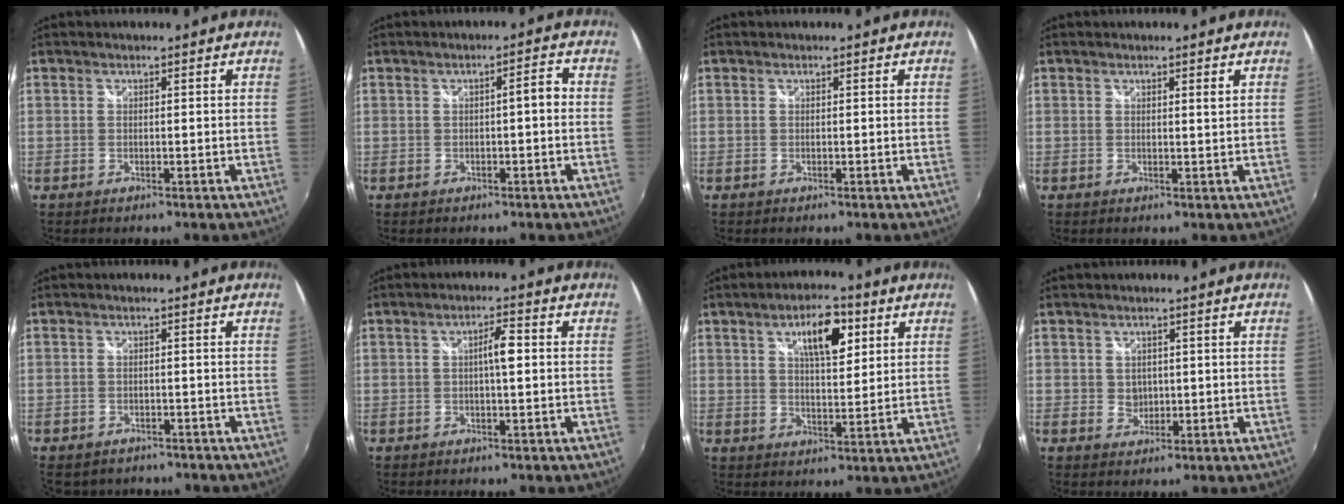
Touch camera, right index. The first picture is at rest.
{"total": 2.6, "force": [-0.2, 0.6, 2.6], "torque": [-0.039, 0.009, -0.004]}
{"total": 0.0}
{"total": 1.0, "force": [0.6, -0.1, 0.8], "torque": [-0.013, 0.001, 0.008]}
{"total": 4.2, "force": [-3.4, 2.2, 0.9], "torque": [-0.028, -0.017, -0.049]}
{"total": 3.2, "force": [0.1, 0.6, 3.1], "torque": [-0.053, 0.006, 0.001]}
{"total": 8.9, "force": [4.0, 3.3, 7.2], "torque": [-0.114, 0.016, 0.065]}
{"total": 2.3, "force": [0.3, 2.2, 0.8], "torque": [-0.009, 0.002, 0.006]}